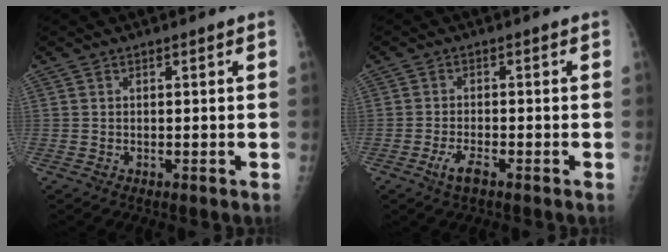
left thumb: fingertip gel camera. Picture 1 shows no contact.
{"total": 3.2, "force": [-1.8, 1.0, 2.4], "torque": [-0.056, 0.007, -0.035]}